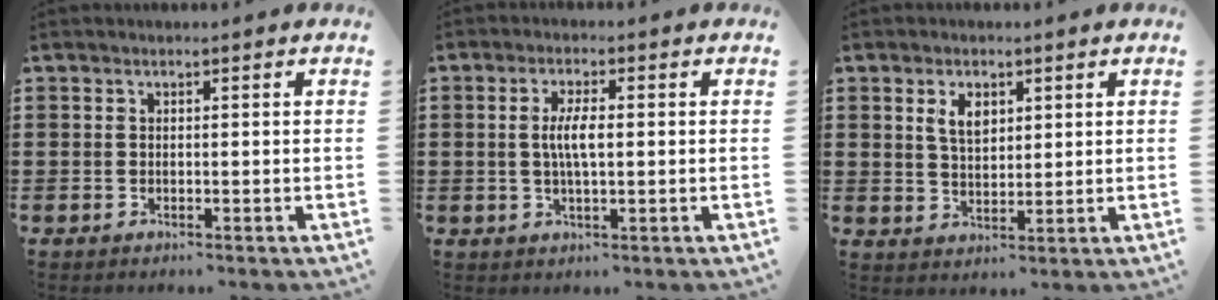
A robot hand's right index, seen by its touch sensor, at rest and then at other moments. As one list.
[{"total": 4.3, "force": [0.2, 1.1, 4.1], "torque": [-0.084, -0.002, -0.001]}, {"total": 3.9, "force": [1.8, 2.2, 2.7], "torque": [-0.061, 0.010, 0.031]}]